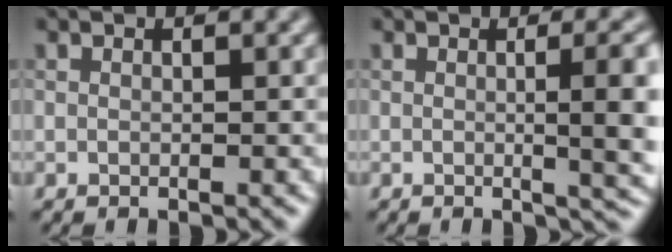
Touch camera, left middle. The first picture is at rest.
{"total": 7.2, "force": [0.2, 2.4, 6.7], "torque": [-0.060, 0.002, 0.004]}